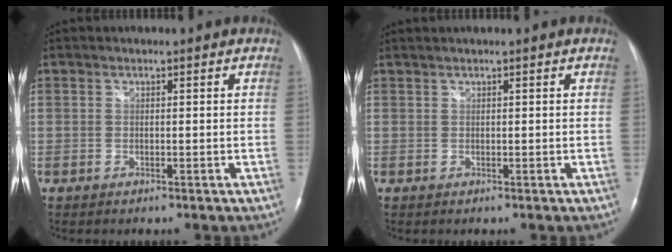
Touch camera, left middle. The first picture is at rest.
{"total": 1.1, "force": [0.9, -0.1, 0.6], "torque": [-0.015, 0.014, 0.022]}